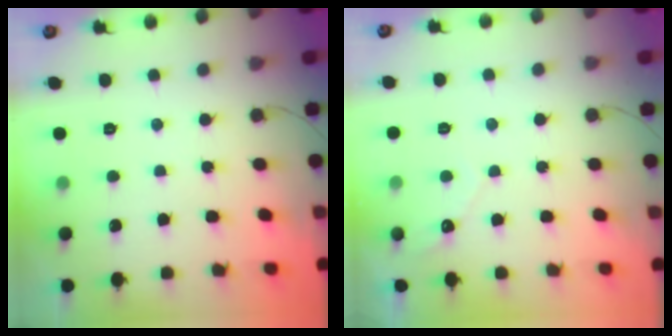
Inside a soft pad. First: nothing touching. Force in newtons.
{"total": 2.7, "press": 2.7, "slide": 0.2}